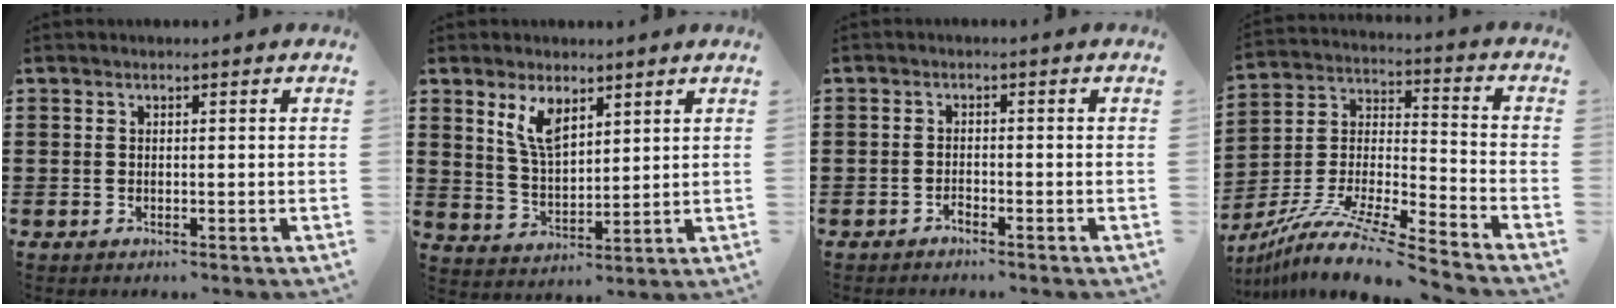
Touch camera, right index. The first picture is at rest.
{"total": 6.2, "force": [3.8, 2.5, 4.2], "torque": [-0.094, -0.002, 0.068]}
{"total": 1.1, "force": [-1.1, 0.2, 0.2], "torque": [-0.009, 0.000, -0.021]}
{"total": 11.3, "force": [-9.7, 0.5, 5.8], "torque": [-0.116, 0.007, -0.195]}